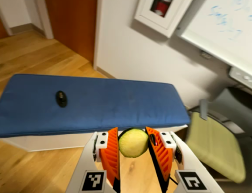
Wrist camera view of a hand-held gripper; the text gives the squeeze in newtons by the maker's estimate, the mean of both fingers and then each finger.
{"total": 8.5, "left": 8.3, "right": 8.8}